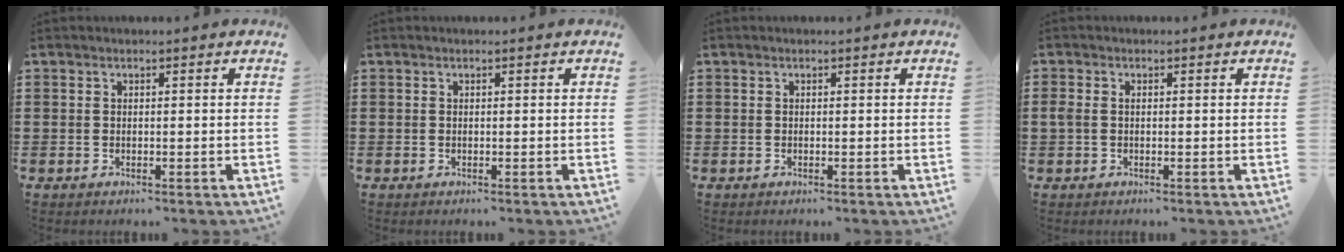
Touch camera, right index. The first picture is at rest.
{"total": 0.0}
{"total": 0.0}
{"total": 1.0, "force": [0.0, 0.7, 0.7], "torque": [-0.023, 0.002, -0.004]}